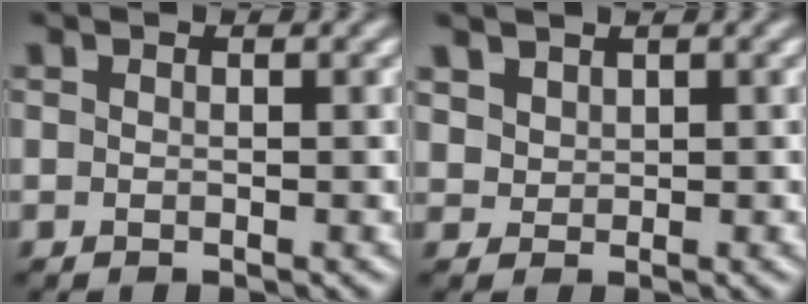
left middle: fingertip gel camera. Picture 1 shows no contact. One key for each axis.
{"total": 1.6, "fx": 1.4, "fy": 0.9, "fz": 0.3, "tx": -0.010, "ty": -0.005, "tz": 0.043}